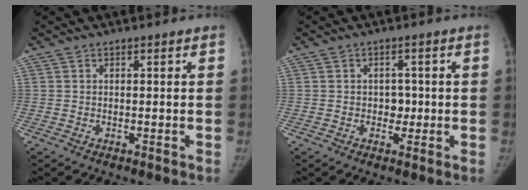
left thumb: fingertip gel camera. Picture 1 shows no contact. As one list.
[{"total": 3.0, "force": [-0.3, 2.4, 1.7], "torque": [0.000, 0.006, -0.007]}]